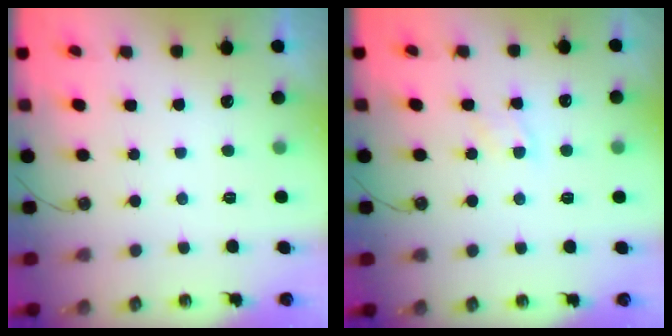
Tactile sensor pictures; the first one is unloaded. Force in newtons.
{"total": 4.3, "press": 4.3, "slide": 0.6}